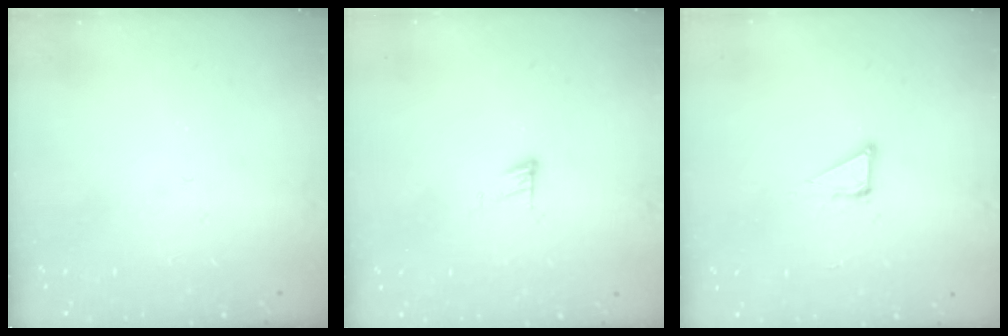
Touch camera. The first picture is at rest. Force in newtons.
{"total": 5.2, "press": 5.2, "slide": 0.5}
{"total": 6.4, "press": 6.4, "slide": 0.4}